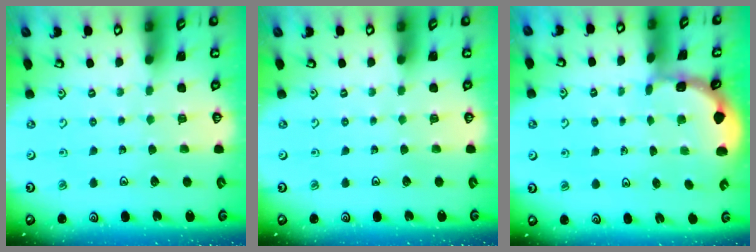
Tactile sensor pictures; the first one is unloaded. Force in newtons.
{"total": 0.0}
{"total": 1.3, "press": 1.3, "slide": 0.3}